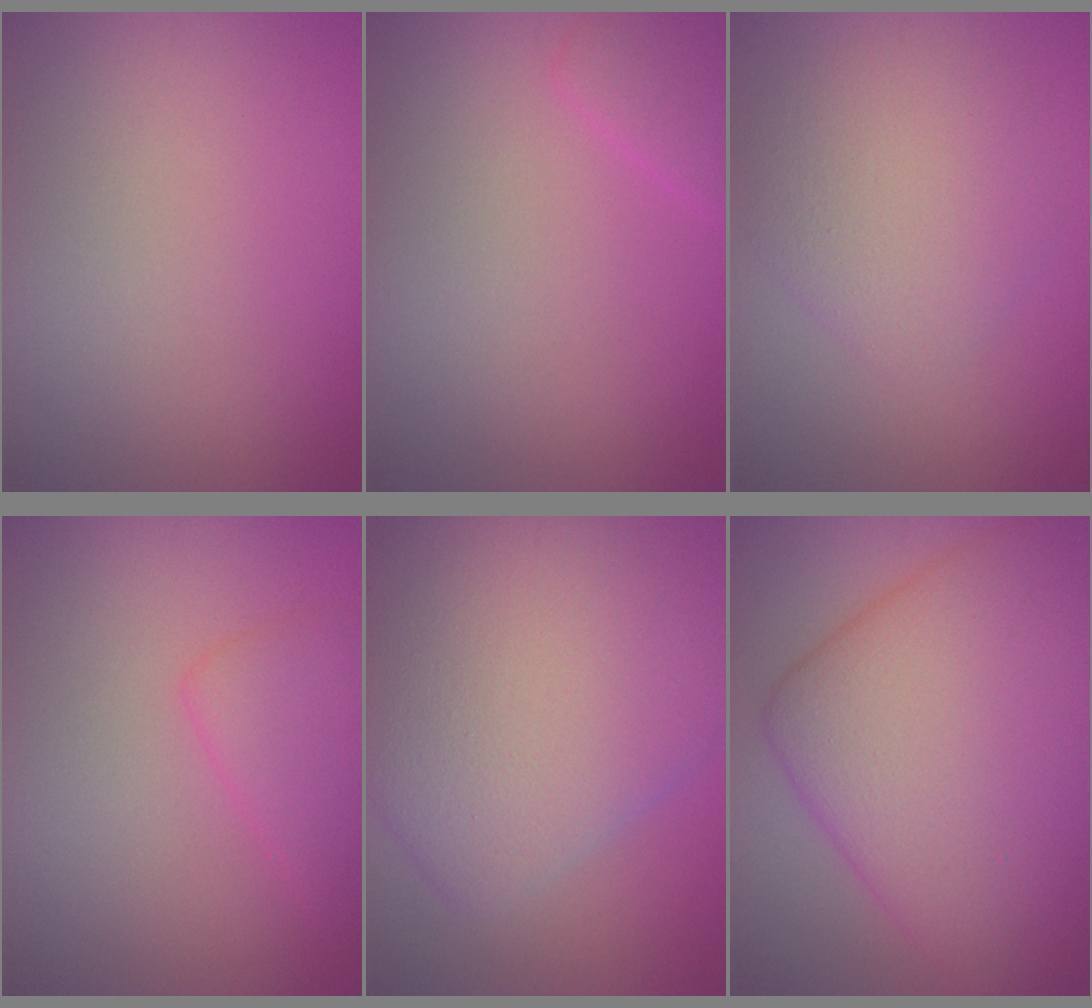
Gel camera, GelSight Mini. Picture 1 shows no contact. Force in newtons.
{"total": 1.9, "press": 1.9, "slide": 0.1}
{"total": 4.1, "press": 4.1, "slide": 0.2}
{"total": 2.8, "press": 2.8, "slide": 0.2}
{"total": 12.2, "press": 12.2, "slide": 0.7}
{"total": 14.0, "press": 14.0, "slide": 0.3}